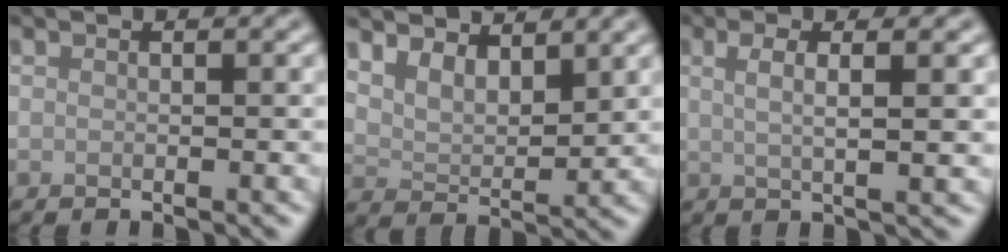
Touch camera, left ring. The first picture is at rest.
{"total": 4.0, "force": [3.1, 1.7, 2.0], "torque": [-0.044, -0.003, 0.049]}
{"total": 3.6, "force": [1.1, 1.1, 3.2], "torque": [-0.042, 0.001, 0.010]}